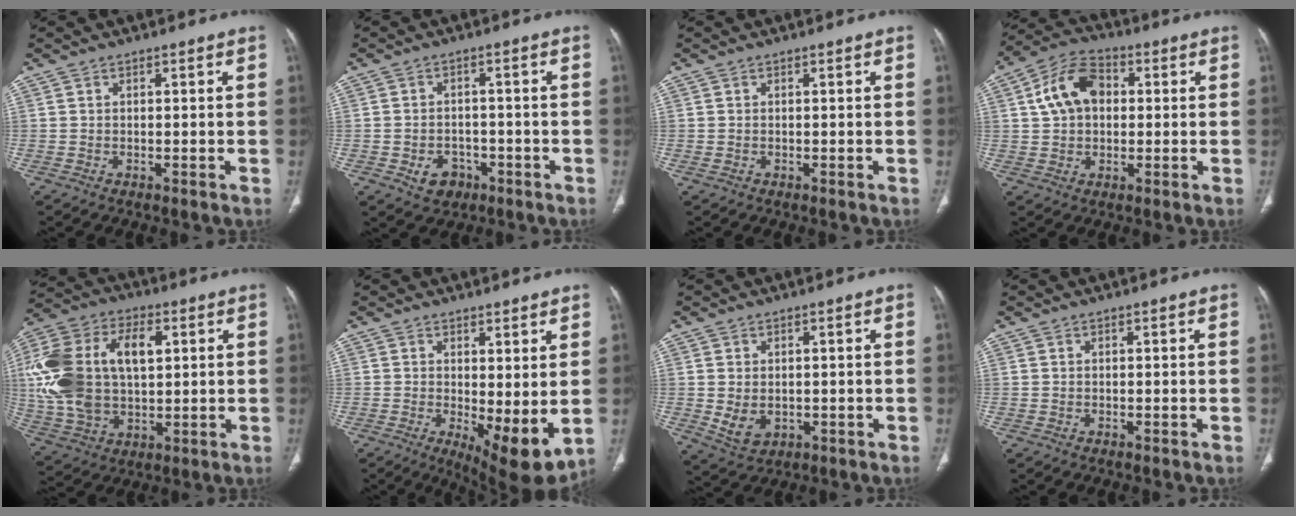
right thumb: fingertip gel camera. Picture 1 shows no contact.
{"total": 5.2, "force": [-2.3, 4.2, 2.2], "torque": [-0.019, 0.018, -0.025]}
{"total": 0.5, "force": [-0.1, 0.4, 0.3], "torque": [-0.012, 0.006, 0.003]}
{"total": 11.0, "force": [2.0, 7.8, 7.5], "torque": [-0.123, 0.020, 0.028]}
{"total": 22.7, "force": [3.6, 13.9, 17.6], "torque": [-0.357, 0.009, 0.065]}
{"total": 9.2, "force": [-0.1, 3.2, 8.6], "torque": [-0.127, -0.023, 0.009]}
{"total": 4.9, "force": [-0.3, 3.7, 3.3], "torque": [-0.055, -0.007, 0.013]}
{"total": 0.0}